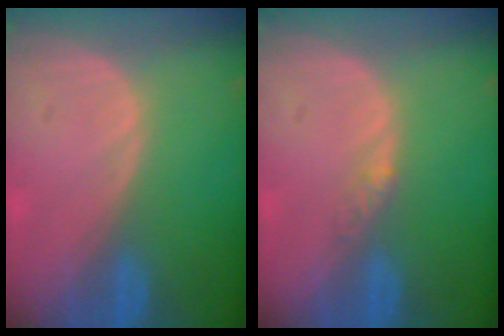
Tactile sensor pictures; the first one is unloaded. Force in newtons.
{"total": 1.6, "press": 1.3, "slide": 0.9}